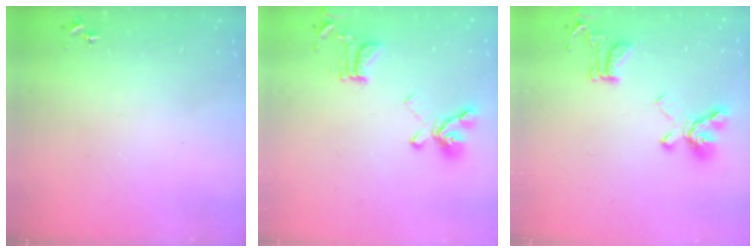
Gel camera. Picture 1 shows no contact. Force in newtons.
{"total": 16.5, "press": 16.4, "slide": 1.6}
{"total": 18.4, "press": 18.3, "slide": 1.8}